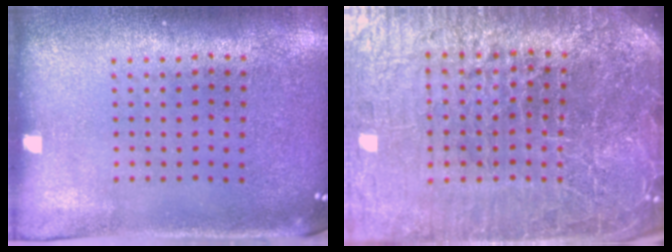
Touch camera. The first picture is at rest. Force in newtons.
{"total": 7.6, "press": 6.5, "slide": 3.9}